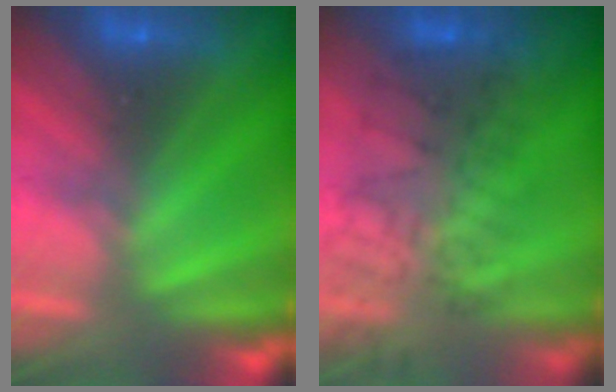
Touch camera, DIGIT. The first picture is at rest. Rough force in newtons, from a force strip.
{"total": 4.9}